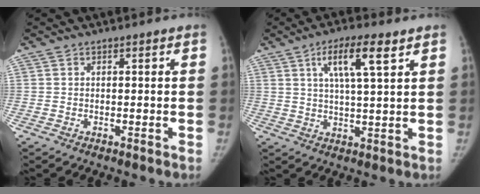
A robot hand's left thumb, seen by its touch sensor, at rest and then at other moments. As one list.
[{"total": 8.9, "force": [4.3, 1.8, 7.6], "torque": [-0.134, -0.012, 0.076]}]